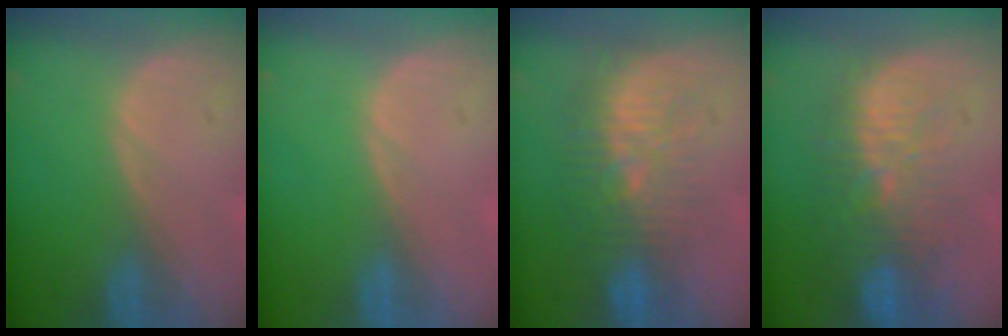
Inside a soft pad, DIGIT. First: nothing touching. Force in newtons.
{"total": 0.0}
{"total": 9.6, "press": 8.9, "slide": 3.5}
{"total": 11.0, "press": 9.7, "slide": 5.2}